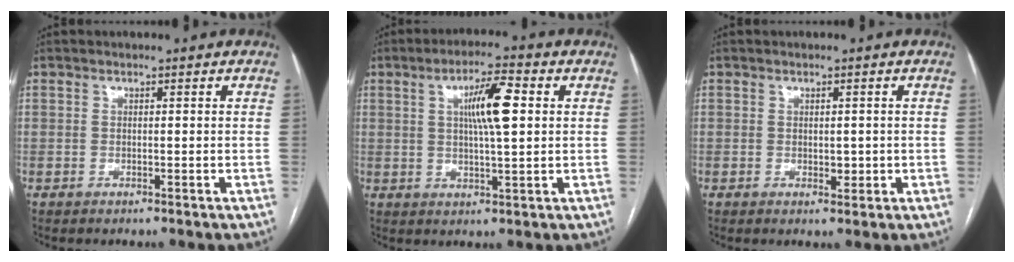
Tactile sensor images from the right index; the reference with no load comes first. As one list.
[{"total": 8.2, "force": [1.9, 1.1, 7.9], "torque": [-0.138, 0.010, 0.032]}, {"total": 1.9, "force": [-0.2, 1.2, 1.5], "torque": [-0.018, 0.000, 0.001]}]